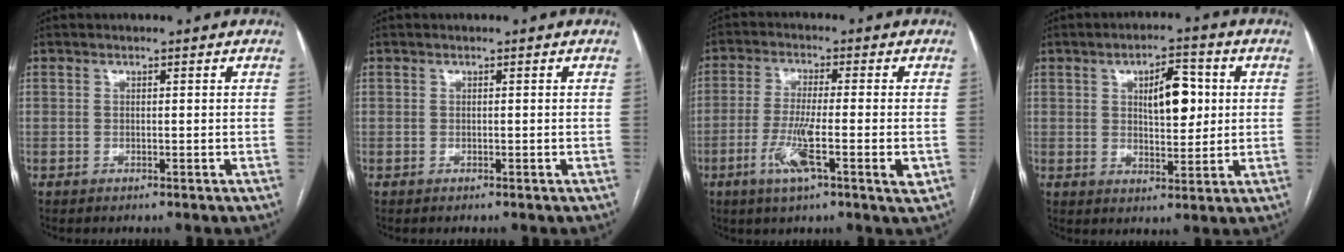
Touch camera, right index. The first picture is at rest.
{"total": 0.0}
{"total": 9.2, "force": [-3.0, 0.7, 8.7], "torque": [-0.157, -0.015, -0.056]}
{"total": 7.7, "force": [1.9, 3.2, 6.8], "torque": [-0.102, 0.010, 0.033]}